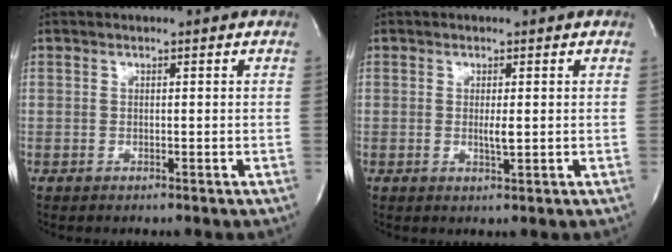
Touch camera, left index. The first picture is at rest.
{"total": 1.6, "force": [-0.2, 0.2, 1.6], "torque": [-0.034, -0.008, -0.002]}